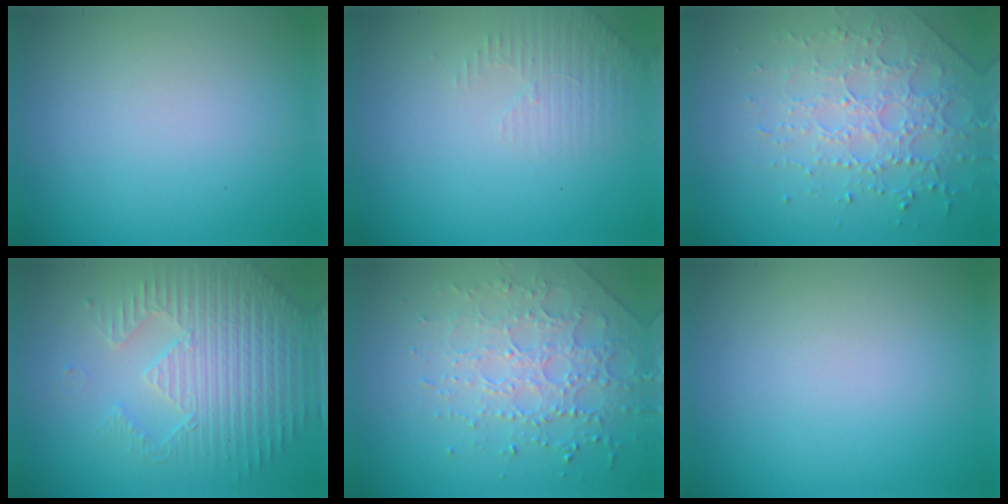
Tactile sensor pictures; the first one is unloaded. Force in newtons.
{"total": 1.9, "press": 1.8, "slide": 0.6}
{"total": 3.0, "press": 2.8, "slide": 1.1}
{"total": 4.4, "press": 4.2, "slide": 1.4}
{"total": 3.0, "press": 2.8, "slide": 1.1}
{"total": 0.0}